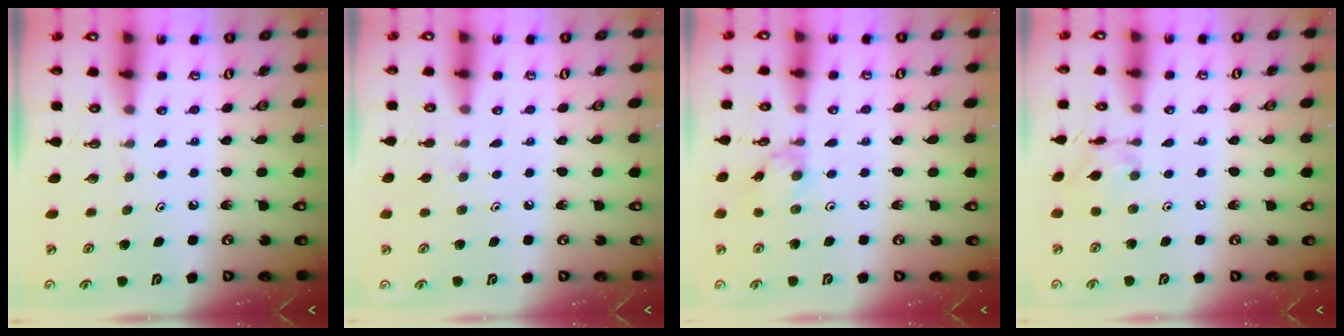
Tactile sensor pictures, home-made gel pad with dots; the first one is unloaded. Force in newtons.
{"total": 2.7, "press": 2.6, "slide": 0.5}
{"total": 2.1, "press": 2.1, "slide": 0.2}
{"total": 4.7, "press": 4.7, "slide": 0.2}